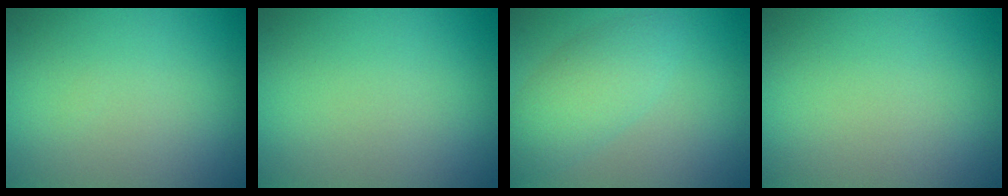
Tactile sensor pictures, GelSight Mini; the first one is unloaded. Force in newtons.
{"total": 0.0}
{"total": 3.8, "press": 3.8, "slide": 0.1}
{"total": 0.0}